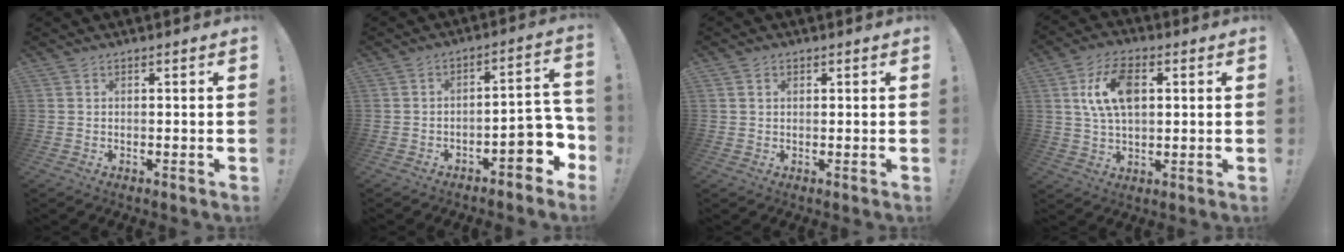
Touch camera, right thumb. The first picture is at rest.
{"total": 9.7, "force": [-4.0, 4.4, 7.7], "torque": [-0.076, 0.019, -0.067]}
{"total": 1.0, "force": [0.5, 0.8, 0.4], "torque": [-0.009, 0.003, 0.008]}
{"total": 12.3, "force": [3.1, 7.3, 9.5], "torque": [-0.176, 0.009, 0.057]}